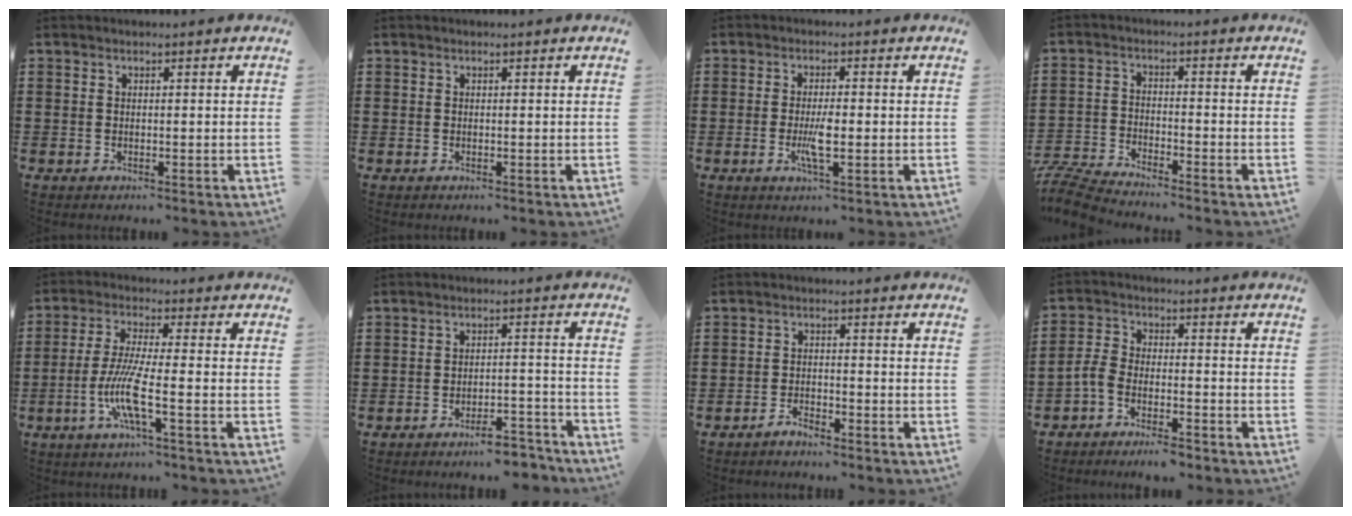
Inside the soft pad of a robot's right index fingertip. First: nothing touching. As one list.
[{"total": 0.0}, {"total": 3.8, "force": [-0.8, 0.8, 3.7], "torque": [-0.079, -0.005, -0.019]}, {"total": 5.5, "force": [-5.5, 0.1, 0.9], "torque": [-0.041, -0.006, -0.115]}, {"total": 8.3, "force": [-2.8, 0.8, 7.8], "torque": [-0.170, -0.017, -0.060]}, {"total": 5.1, "force": [-4.7, 0.5, 1.8], "torque": [-0.030, 0.002, -0.091]}, {"total": 2.0, "force": [-2.0, 0.2, 0.2], "torque": [-0.009, 0.005, -0.041]}, {"total": 4.3, "force": [-3.7, 1.2, 1.7], "torque": [-0.047, 0.004, -0.079]}]